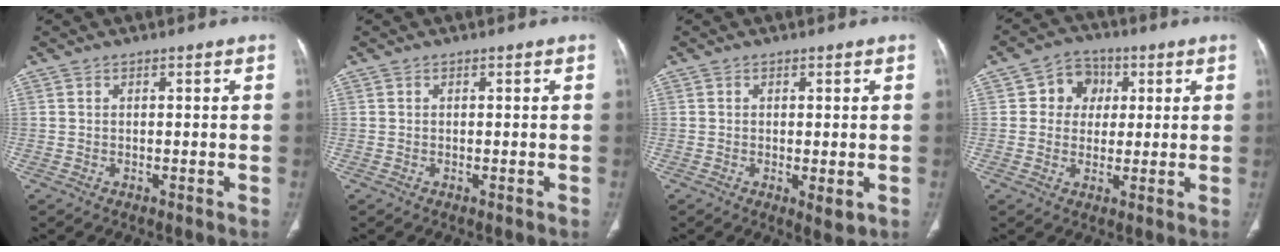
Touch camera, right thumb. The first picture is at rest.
{"total": 0.0}
{"total": 2.8, "force": [-0.6, 1.1, 2.6], "torque": [-0.042, -0.010, -0.007]}
{"total": 7.1, "force": [1.6, 6.3, 2.9], "torque": [-0.004, 0.005, 0.019]}